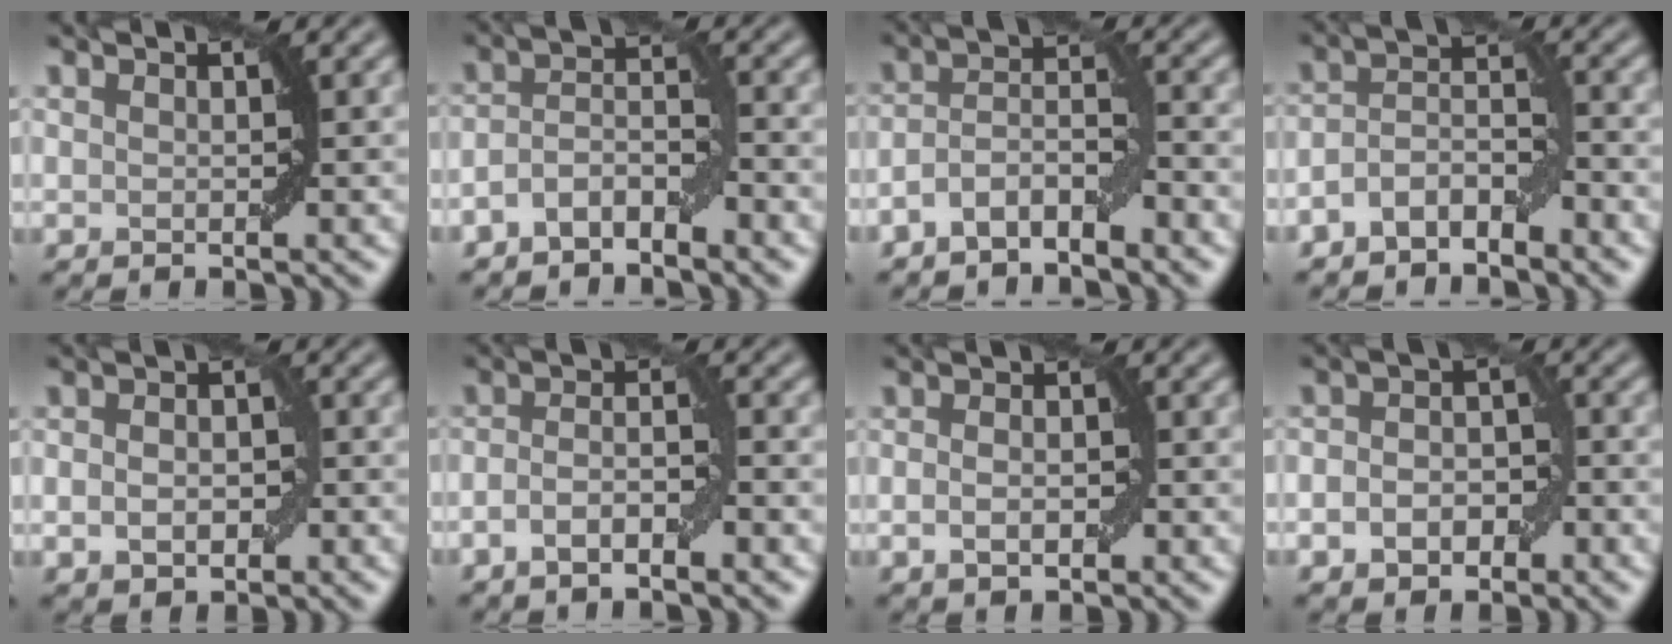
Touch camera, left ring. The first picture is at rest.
{"total": 3.1, "force": [-2.2, 1.2, 1.8], "torque": [-0.034, 0.012, -0.044]}
{"total": 3.8, "force": [-2.7, 1.4, 2.3], "torque": [-0.041, 0.009, -0.054]}
{"total": 3.6, "force": [-2.5, 1.6, 2.0], "torque": [-0.034, 0.011, -0.050]}
{"total": 3.2, "force": [-0.5, 2.1, 2.3], "torque": [-0.030, 0.001, -0.008]}
{"total": 3.2, "force": [-1.5, 0.8, 2.7], "torque": [-0.051, 0.004, -0.030]}
{"total": 2.3, "force": [-0.5, 1.3, 1.9], "torque": [-0.027, 0.002, -0.009]}
{"total": 4.0, "force": [-1.3, 2.7, 2.6], "torque": [-0.037, 0.002, -0.027]}